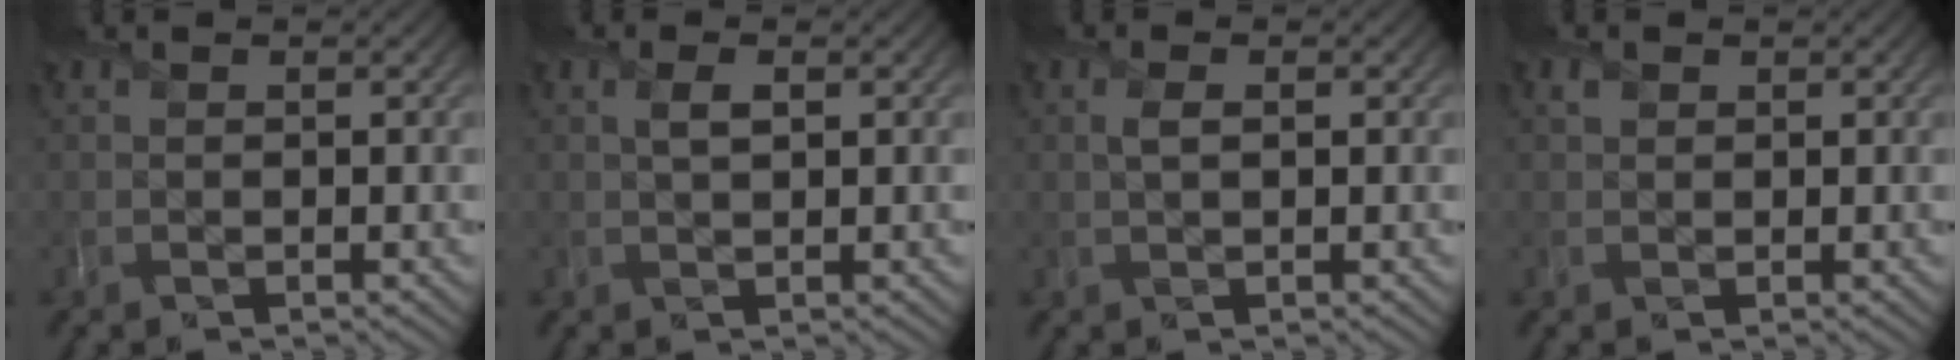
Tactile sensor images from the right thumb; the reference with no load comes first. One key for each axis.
{"total": 1.3, "fx": 0.5, "fy": 0.5, "fz": 1.2, "tx": -0.024, "ty": 0.002, "tz": 0.009}
{"total": 1.2, "fx": 0.3, "fy": 0.5, "fz": 1.1, "tx": -0.024, "ty": 0.003, "tz": 0.005}
{"total": 0.8, "fx": 0.5, "fy": 0.7, "fz": 0.0, "tx": -0.002, "ty": 0.000, "tz": 0.009}